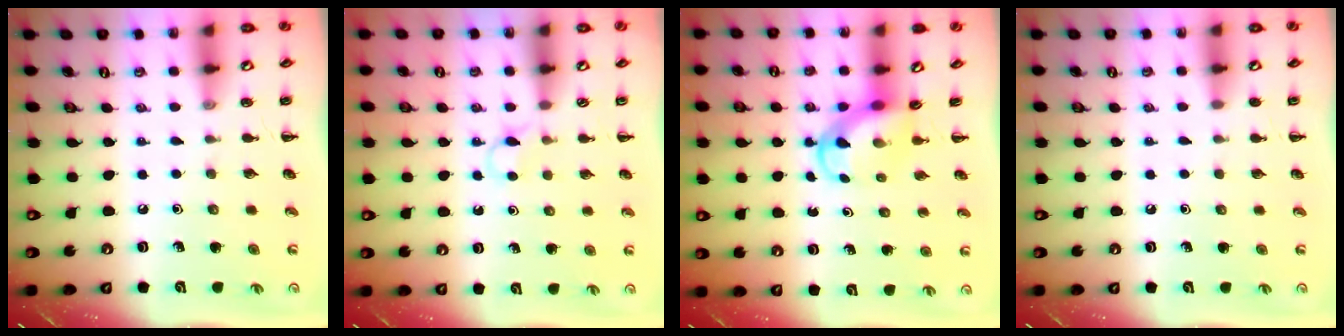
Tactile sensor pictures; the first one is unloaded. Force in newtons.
{"total": 2.8, "press": 2.7, "slide": 0.8}
{"total": 3.8, "press": 3.7, "slide": 0.8}
{"total": 1.9, "press": 1.9, "slide": 0.4}